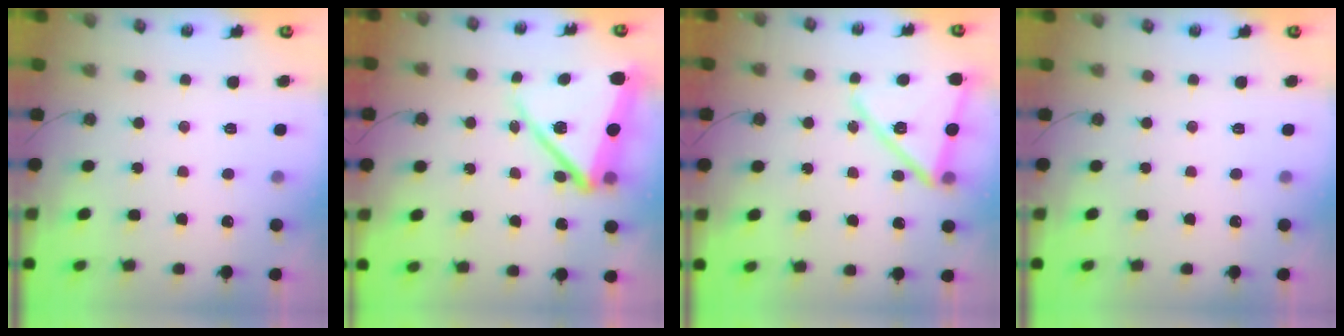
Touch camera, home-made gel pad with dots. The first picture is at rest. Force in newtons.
{"total": 16.3, "press": 16.2, "slide": 1.4}
{"total": 15.5, "press": 15.3, "slide": 2.2}
{"total": 0.0}